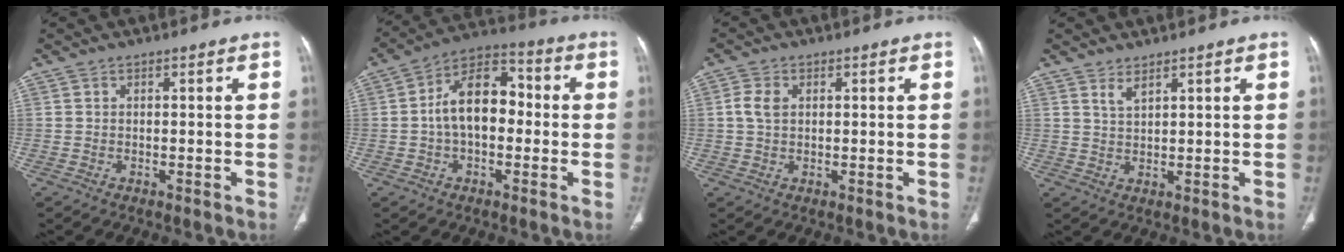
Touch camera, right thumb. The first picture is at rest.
{"total": 12.8, "force": [-0.2, 7.9, 10.0], "torque": [-0.154, 0.038, -0.015]}
{"total": 3.7, "force": [0.8, 2.4, 2.6], "torque": [-0.058, 0.005, 0.017]}
{"total": 2.4, "force": [1.8, 0.8, 1.3], "torque": [-0.025, -0.014, 0.043]}